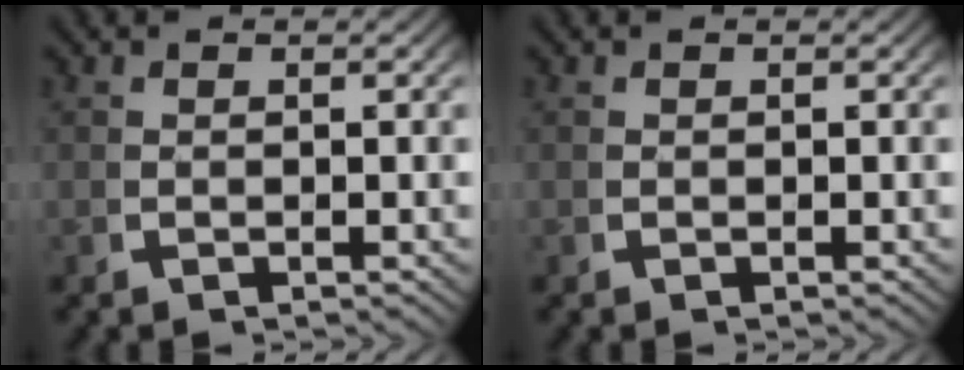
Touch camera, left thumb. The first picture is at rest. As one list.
[{"total": 0.0}]